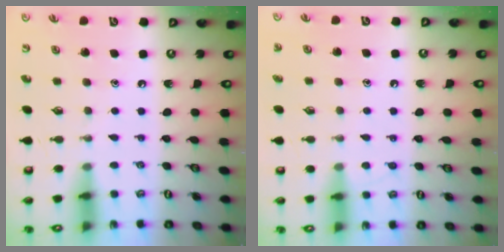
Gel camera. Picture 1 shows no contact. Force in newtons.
{"total": 5.6, "press": 5.6, "slide": 0.5}